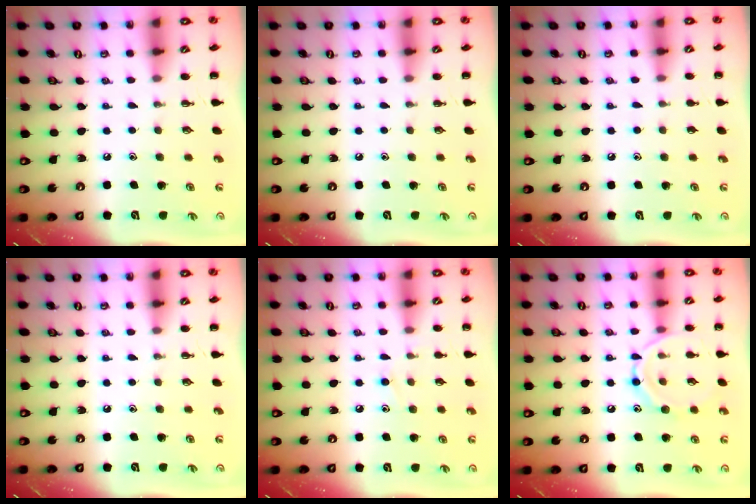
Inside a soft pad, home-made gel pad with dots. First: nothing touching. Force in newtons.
{"total": 0.0}
{"total": 2.9, "press": 2.6, "slide": 1.2}
{"total": 0.0}
{"total": 7.7, "press": 7.3, "slide": 2.4}
{"total": 10.6, "press": 10.6, "slide": 0.5}